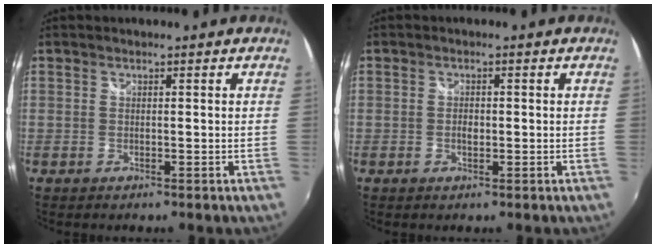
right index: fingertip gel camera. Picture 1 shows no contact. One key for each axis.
{"total": 1.6, "fx": -0.3, "fy": 1.0, "fz": 1.2, "tx": -0.023, "ty": 0.002, "tz": -0.007}